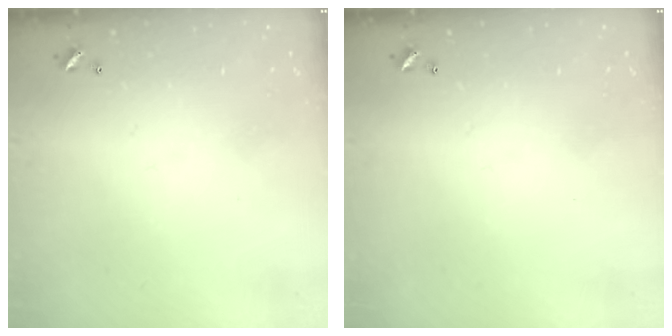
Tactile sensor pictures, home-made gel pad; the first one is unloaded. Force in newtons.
{"total": 0.0}